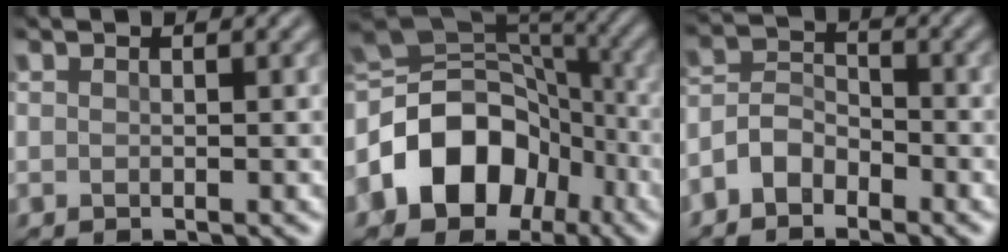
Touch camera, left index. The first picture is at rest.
{"total": 10.9, "force": [-4.3, 8.2, 5.8], "torque": [-0.101, 0.009, -0.078]}
{"total": 3.1, "force": [-2.5, 1.4, 1.1], "torque": [-0.023, 0.007, -0.056]}